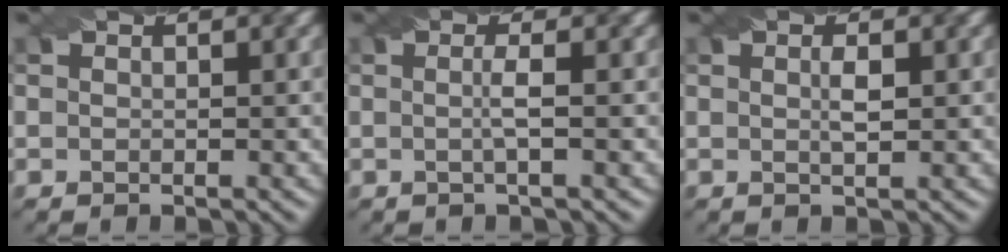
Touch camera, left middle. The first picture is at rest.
{"total": 1.6, "force": [-0.1, 0.2, 1.6], "torque": [-0.034, 0.000, -0.005]}
{"total": 1.4, "force": [0.2, 0.3, 1.4], "torque": [-0.027, 0.003, 0.003]}